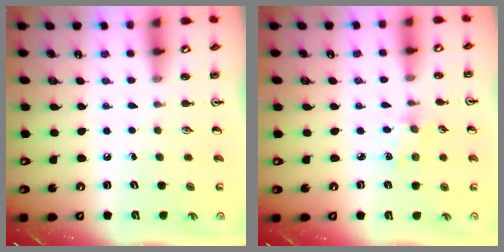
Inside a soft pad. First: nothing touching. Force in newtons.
{"total": 2.3, "press": 2.2, "slide": 0.4}